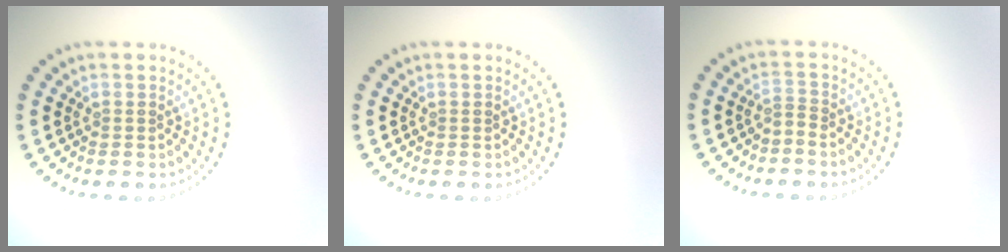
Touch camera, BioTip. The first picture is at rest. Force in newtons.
{"total": 0.0}
{"total": 0.6, "press": 0.1, "slide": 0.6}